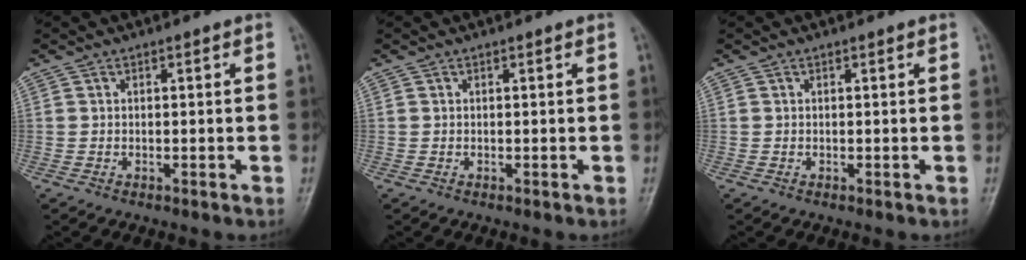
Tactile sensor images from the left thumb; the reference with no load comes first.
{"total": 0.0}
{"total": 0.0}